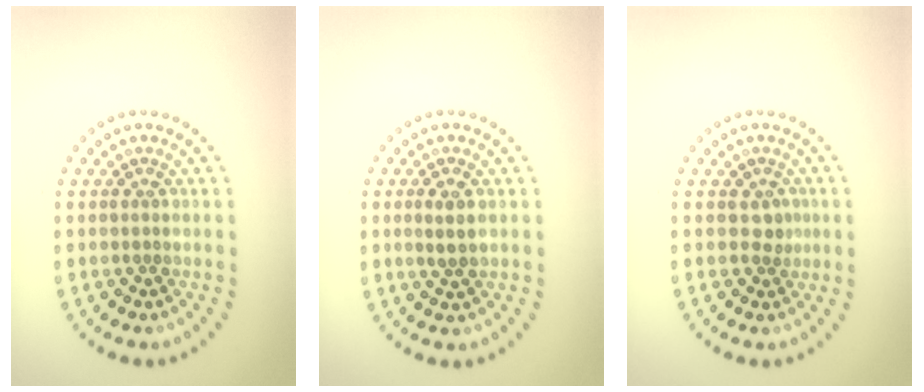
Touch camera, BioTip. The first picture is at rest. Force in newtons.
{"total": 1.3, "press": 1.2, "slide": 0.5}
{"total": 1.3, "press": 1.0, "slide": 0.8}